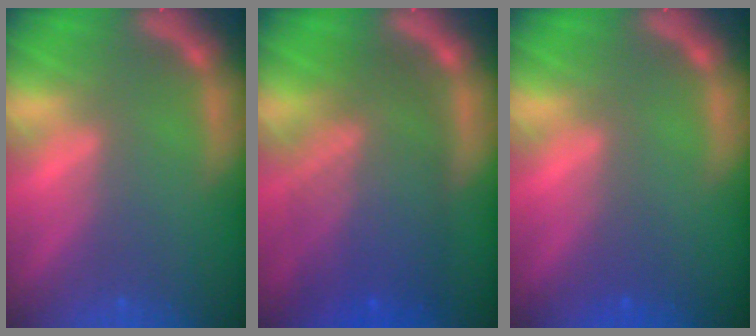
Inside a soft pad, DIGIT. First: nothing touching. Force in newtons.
{"total": 9.5}
{"total": 0.9}